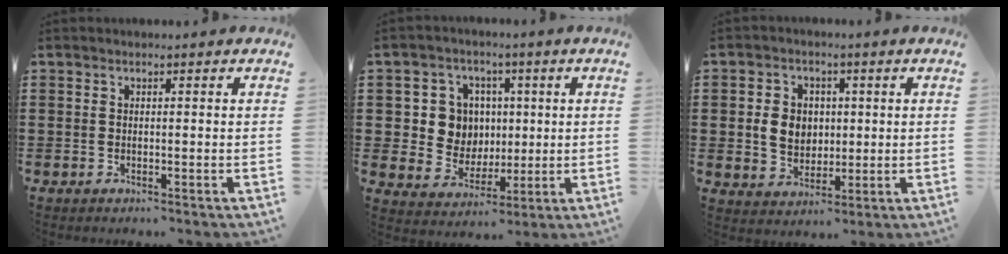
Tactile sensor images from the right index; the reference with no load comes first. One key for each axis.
{"total": 7.9, "fx": 1.2, "fy": 7.4, "fz": 2.3, "tx": -0.073, "ty": 0.015, "tz": 0.027}
{"total": 5.8, "fx": 0.5, "fy": 4.9, "fz": 3.1, "tx": -0.074, "ty": 0.010, "tz": 0.004}